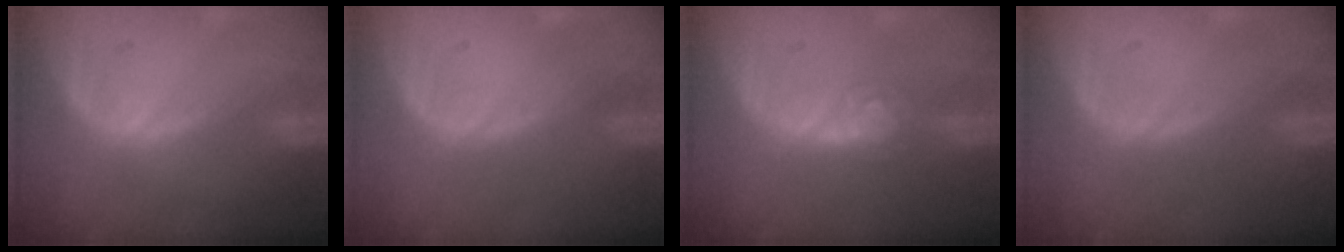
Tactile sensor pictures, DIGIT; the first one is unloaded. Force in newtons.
{"total": 0.0}
{"total": 4.1, "press": 3.6, "slide": 1.8}
{"total": 0.0}